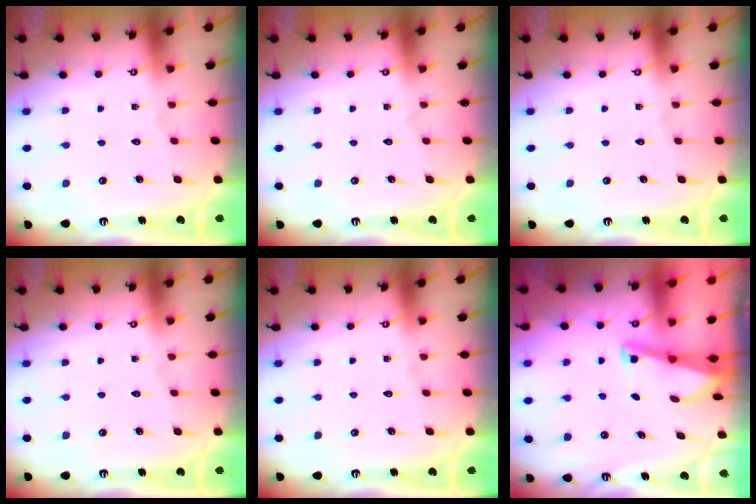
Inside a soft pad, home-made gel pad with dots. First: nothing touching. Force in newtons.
{"total": 0.0}
{"total": 0.0}
{"total": 0.0}
{"total": 0.0}
{"total": 2.0, "press": 2.0, "slide": 0.4}